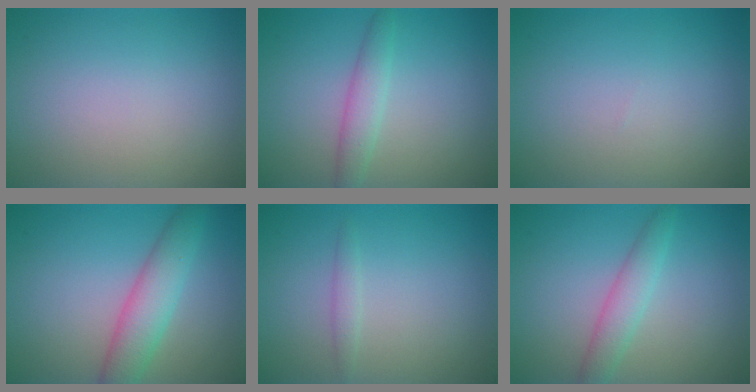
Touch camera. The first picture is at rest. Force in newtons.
{"total": 2.3, "press": 2.3, "slide": 0.1}
{"total": 0.0}
{"total": 4.3, "press": 4.3, "slide": 0.2}
{"total": 1.0, "press": 1.0, "slide": 0.0}
{"total": 2.6, "press": 2.6, "slide": 0.1}